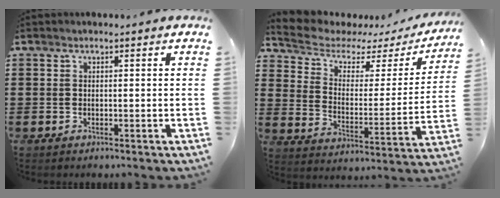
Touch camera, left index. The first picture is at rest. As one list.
[{"total": 4.4, "force": [3.4, 2.2, 1.6], "torque": [-0.059, -0.023, 0.051]}]